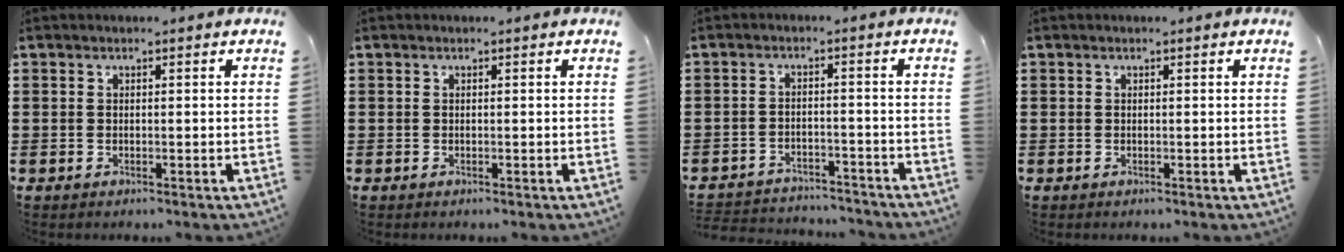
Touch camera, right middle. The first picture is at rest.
{"total": 0.0}
{"total": 3.2, "force": [-3.2, 0.5, -0.1], "torque": [-0.006, 0.002, -0.070]}
{"total": 0.0}